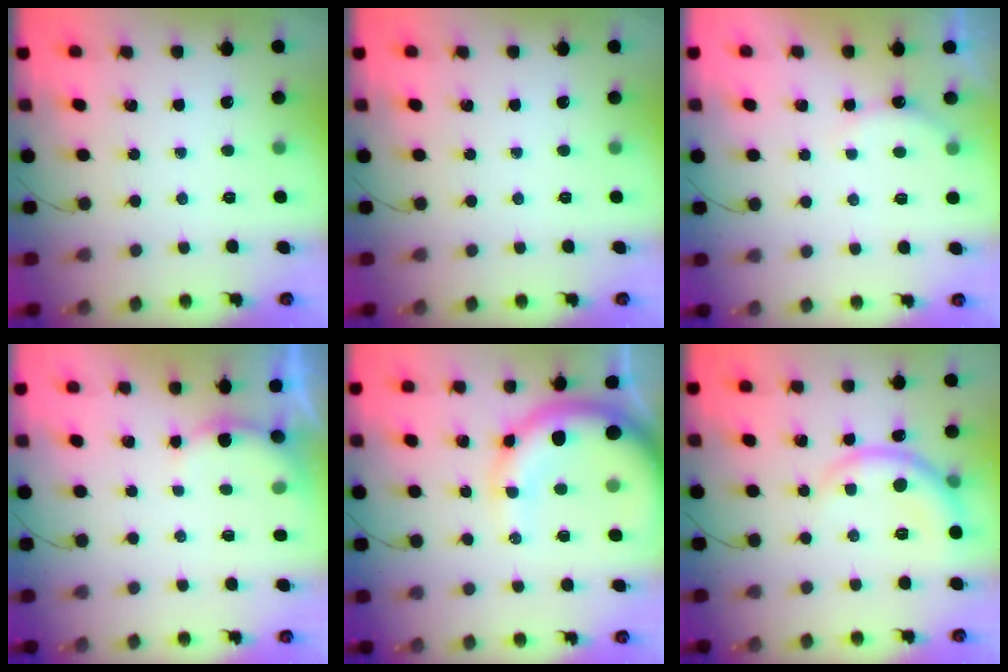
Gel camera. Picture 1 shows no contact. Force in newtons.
{"total": 0.0}
{"total": 5.7, "press": 5.6, "slide": 1.1}
{"total": 4.5, "press": 4.5, "slide": 0.5}
{"total": 14.6, "press": 14.3, "slide": 2.8}
{"total": 8.0, "press": 7.9, "slide": 0.8}